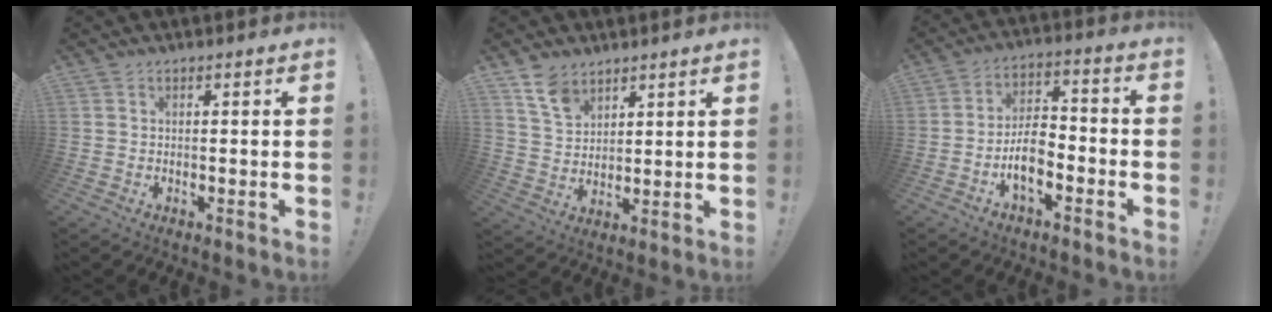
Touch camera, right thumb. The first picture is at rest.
{"total": 8.4, "force": [6.1, 4.9, 3.2], "torque": [-0.062, -0.031, 0.118]}
{"total": 9.2, "force": [-4.2, 5.0, 6.5], "torque": [-0.113, 0.018, -0.075]}